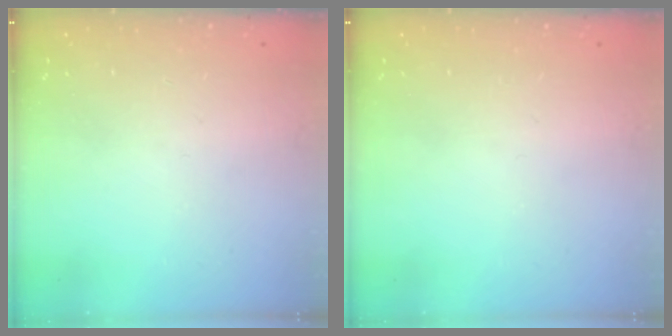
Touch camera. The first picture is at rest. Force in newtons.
{"total": 0.0}